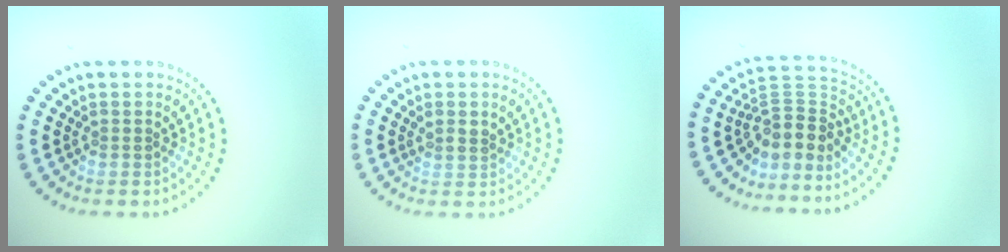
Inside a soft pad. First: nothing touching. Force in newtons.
{"total": 1.1, "press": 0.8, "slide": 0.8}
{"total": 3.6, "press": 2.5, "slide": 2.6}